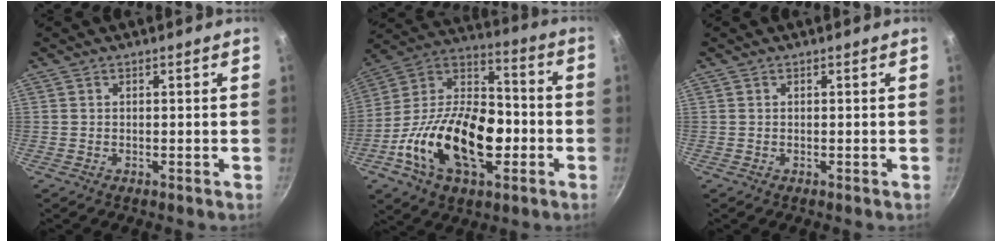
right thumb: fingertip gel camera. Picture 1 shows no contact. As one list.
[{"total": 25.2, "force": [-6.6, 14.9, 19.3], "torque": [-0.324, 0.052, -0.128]}, {"total": 0.0}]